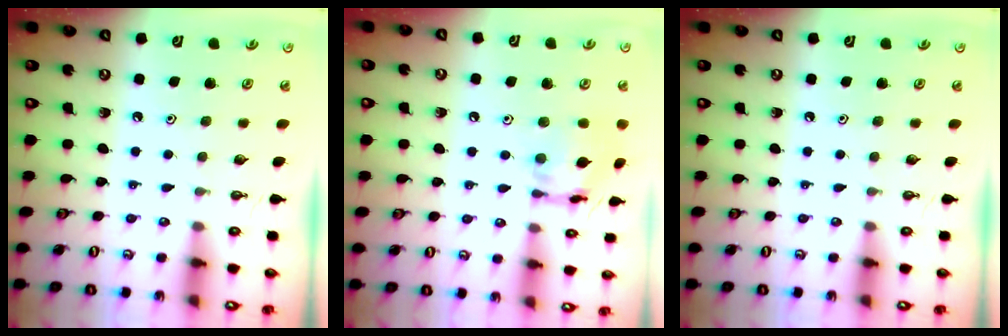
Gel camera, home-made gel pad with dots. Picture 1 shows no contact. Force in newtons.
{"total": 13.1, "press": 13.0, "slide": 1.0}
{"total": 0.0}